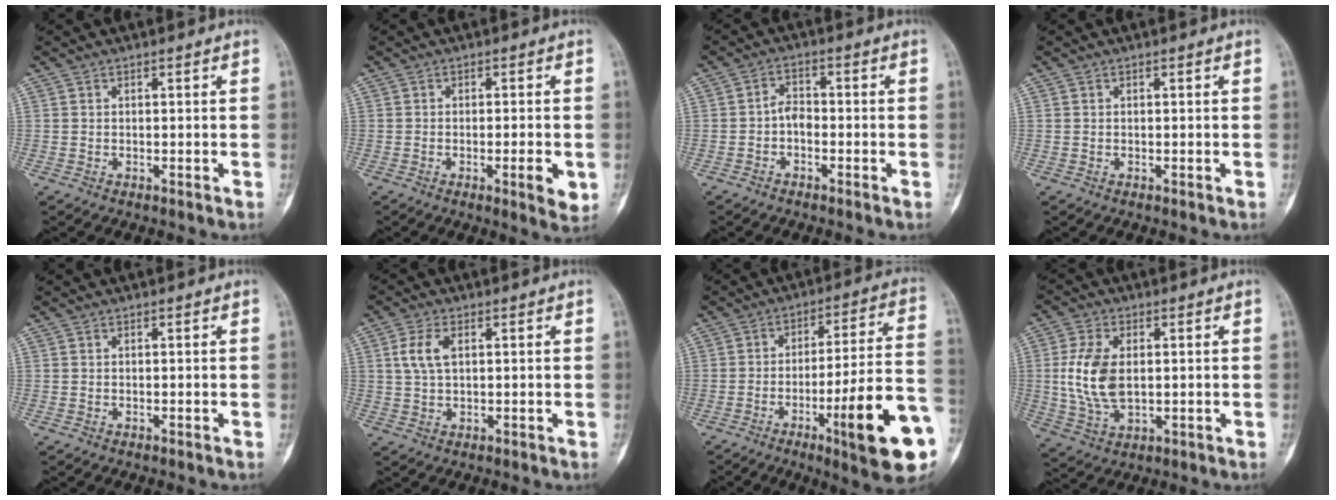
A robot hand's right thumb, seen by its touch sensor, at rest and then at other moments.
{"total": 4.9, "force": [-1.3, 1.1, 4.6], "torque": [-0.063, -0.007, -0.017]}
{"total": 3.3, "force": [-1.3, 2.2, 2.1], "torque": [-0.027, 0.021, -0.034]}
{"total": 0.0}
{"total": 0.0}
{"total": 4.9, "force": [1.4, 2.5, 4.0], "torque": [-0.091, 0.003, 0.026]}
{"total": 20.2, "force": [-7.5, 2.8, 18.5], "torque": [-0.238, 0.021, -0.106]}
{"total": 10.4, "force": [0.7, 6.0, 8.4], "torque": [-0.176, -0.006, 0.021]}